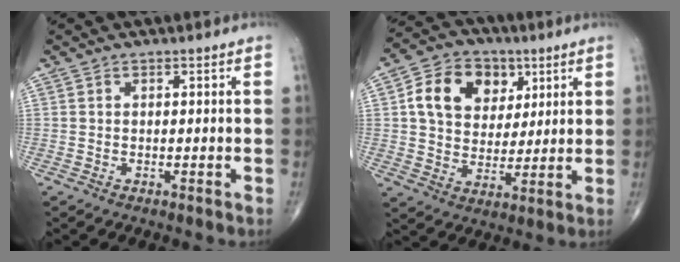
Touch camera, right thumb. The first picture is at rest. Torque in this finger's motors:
{"motor_torque": [-0.07, 0.19, 0.15, 0.15, 0.33]}